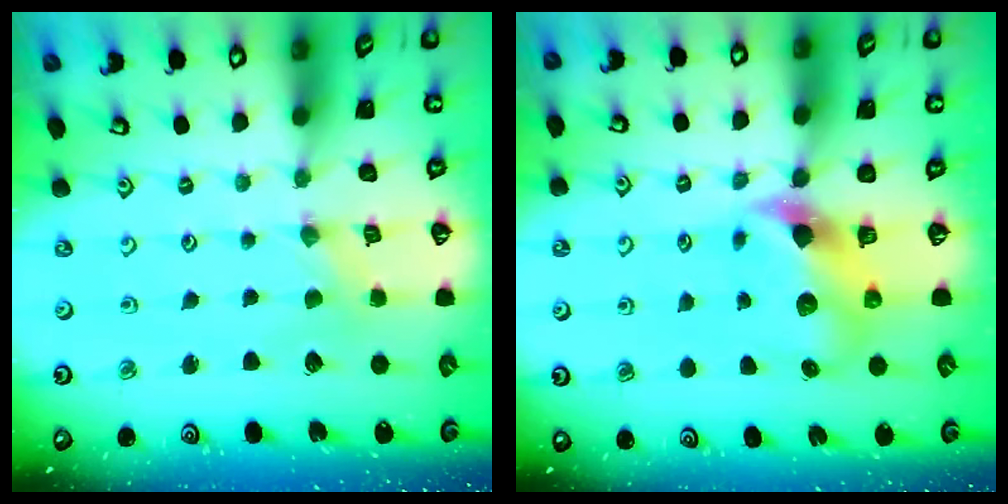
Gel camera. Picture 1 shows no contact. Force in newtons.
{"total": 9.0, "press": 8.9, "slide": 1.5}